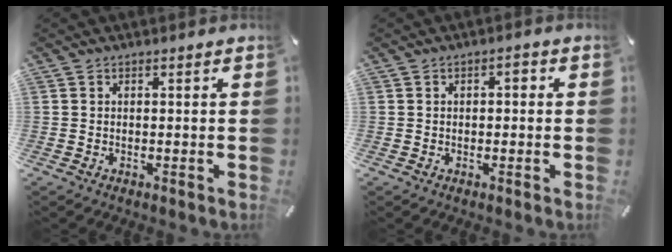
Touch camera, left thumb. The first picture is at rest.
{"total": 1.7, "force": [-0.2, 1.0, 1.3], "torque": [-0.019, 0.004, -0.008]}